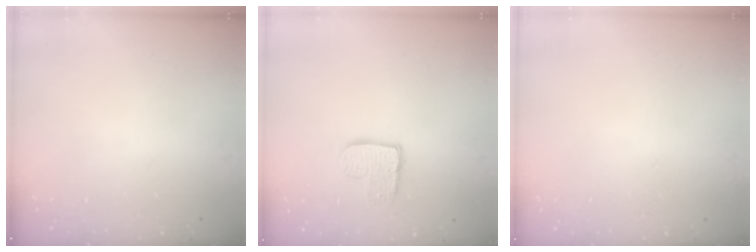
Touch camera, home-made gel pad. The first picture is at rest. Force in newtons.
{"total": 9.0, "press": 9.0, "slide": 0.7}
{"total": 0.0}